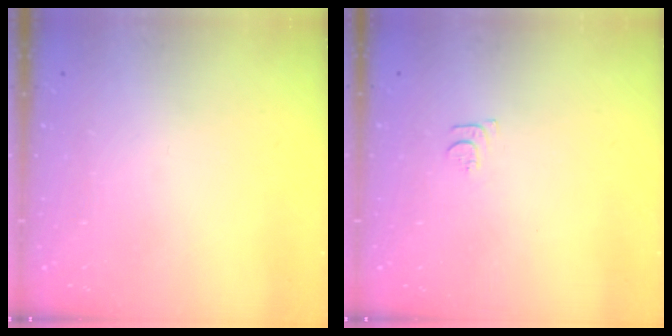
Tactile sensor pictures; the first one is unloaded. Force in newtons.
{"total": 3.7, "press": 3.6, "slide": 0.6}